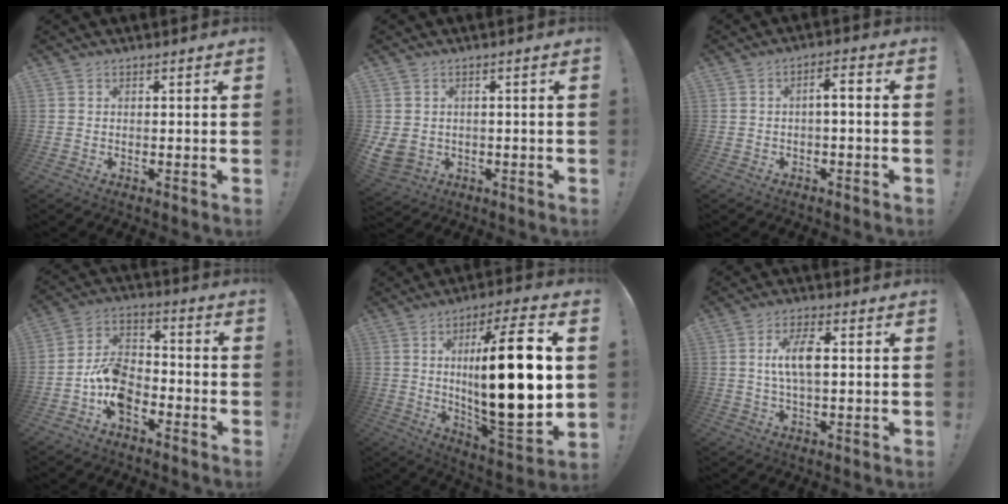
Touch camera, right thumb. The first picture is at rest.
{"total": 4.5, "force": [0.3, 3.9, 2.1], "torque": [-0.046, -0.011, 0.006]}
{"total": 3.8, "force": [-1.5, 1.0, 3.3], "torque": [-0.057, 0.010, -0.030]}
{"total": 11.3, "force": [-6.2, 7.1, 6.3], "torque": [-0.123, 0.037, -0.111]}
{"total": 24.7, "force": [2.6, 6.6, 23.6], "torque": [-0.390, -0.021, 0.033]}
{"total": 8.2, "force": [1.0, 3.3, 7.5], "torque": [-0.136, 0.005, 0.012]}